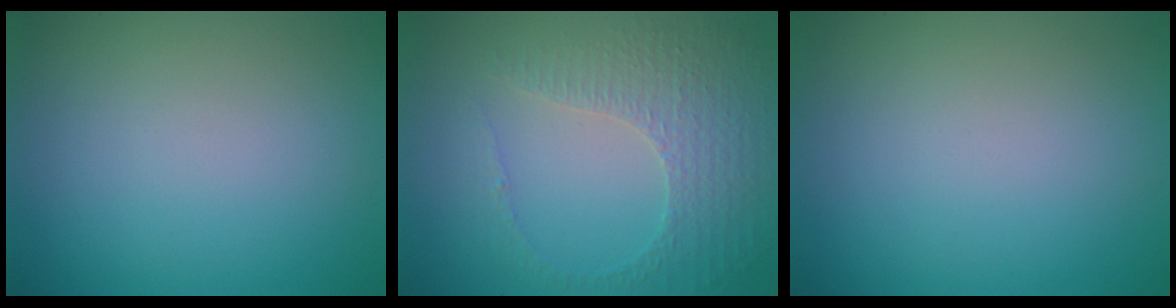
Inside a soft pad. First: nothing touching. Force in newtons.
{"total": 4.6, "press": 3.3, "slide": 3.2}
{"total": 0.0}